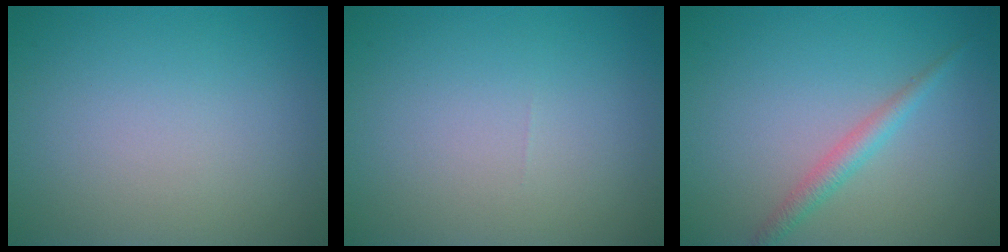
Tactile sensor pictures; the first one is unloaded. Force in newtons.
{"total": 0.0}
{"total": 1.9, "press": 1.9, "slide": 0.1}